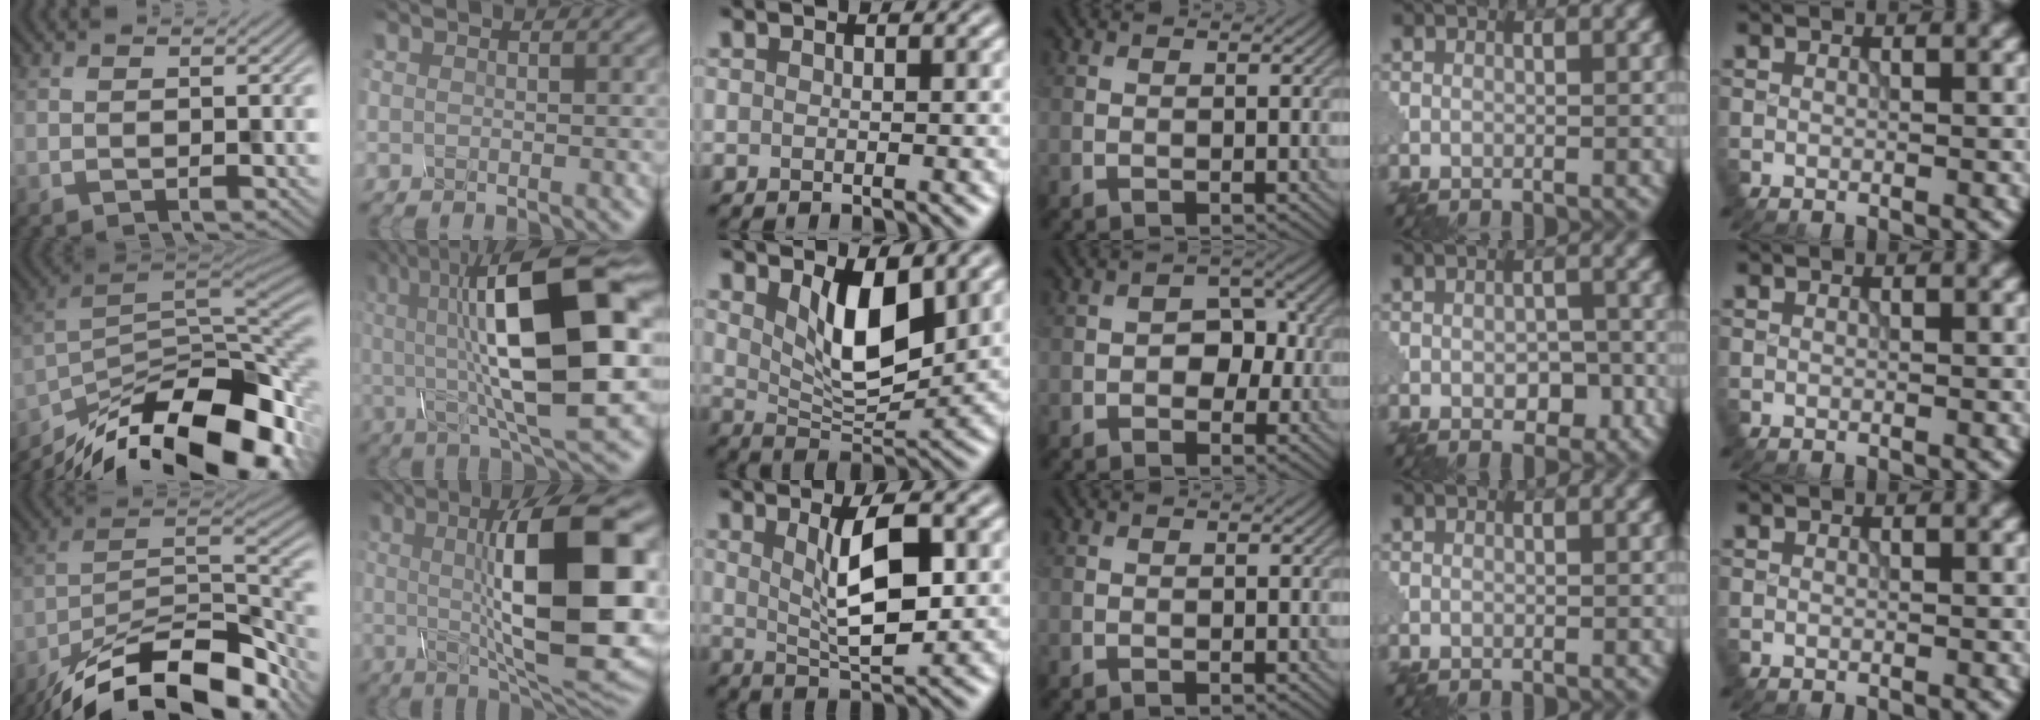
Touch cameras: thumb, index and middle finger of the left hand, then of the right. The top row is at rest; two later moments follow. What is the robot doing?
{"motion": "assemble", "object": "glue stick"}